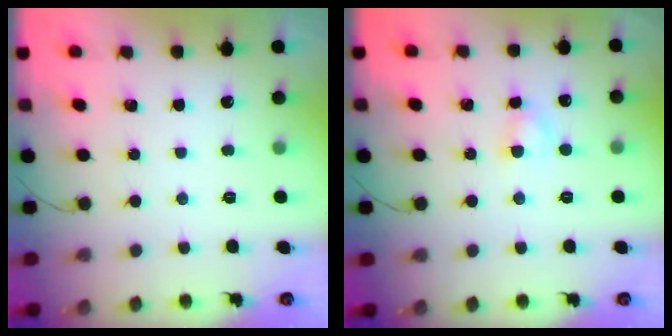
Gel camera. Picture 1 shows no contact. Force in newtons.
{"total": 2.7, "press": 2.5, "slide": 1.0}